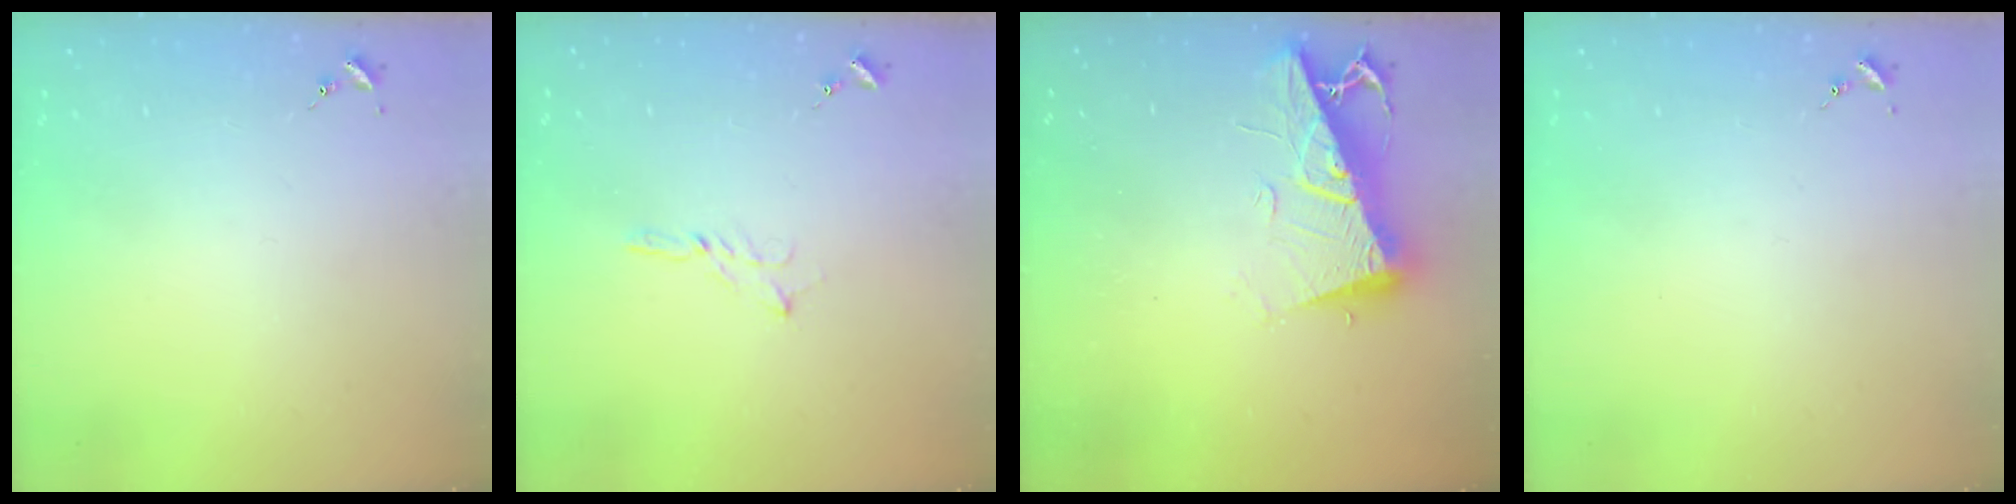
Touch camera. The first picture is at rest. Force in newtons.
{"total": 2.1, "press": 2.1, "slide": 0.2}
{"total": 11.9, "press": 11.8, "slide": 1.4}
{"total": 0.0}